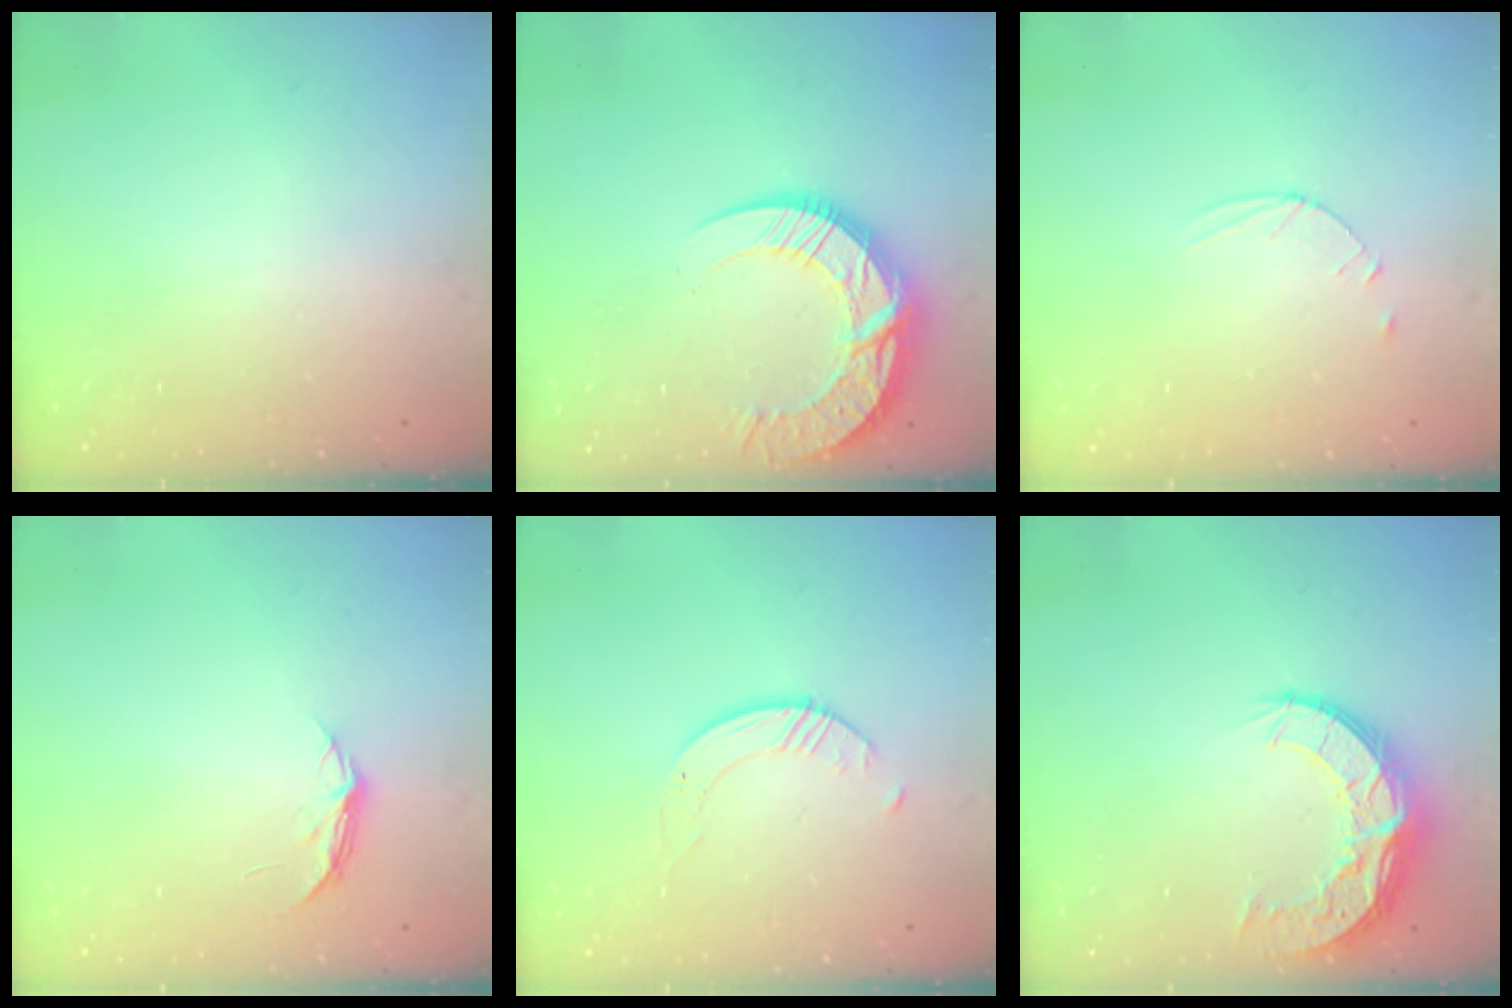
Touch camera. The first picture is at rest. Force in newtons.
{"total": 15.3, "press": 15.2, "slide": 1.4}
{"total": 3.6, "press": 3.5, "slide": 0.4}
{"total": 4.5, "press": 4.5, "slide": 0.5}
{"total": 1.7, "press": 1.7, "slide": 0.2}
{"total": 12.0, "press": 11.9, "slide": 0.8}